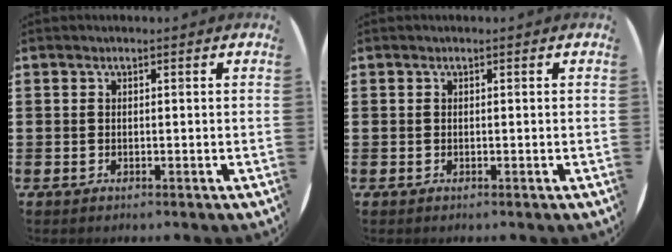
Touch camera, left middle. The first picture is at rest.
{"total": 0.0}